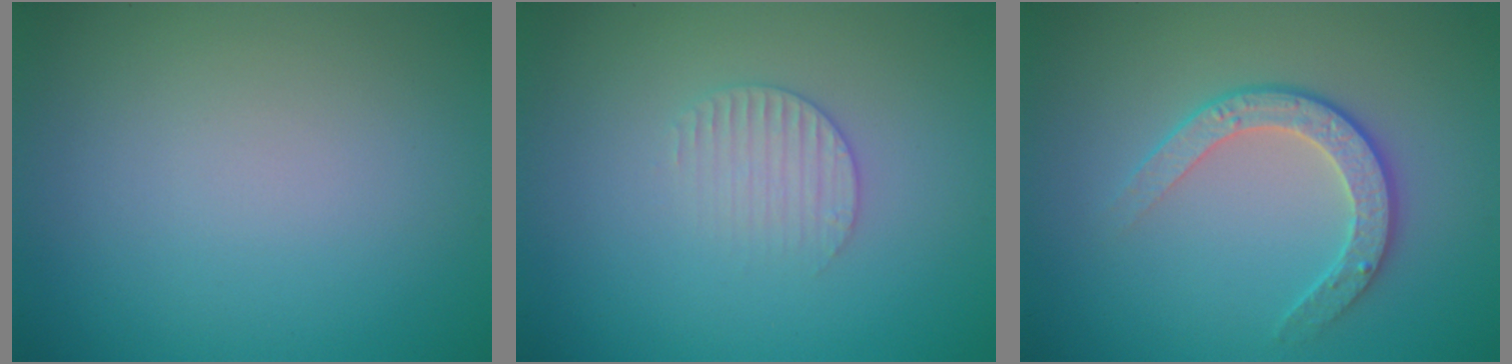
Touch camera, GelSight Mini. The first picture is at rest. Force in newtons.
{"total": 1.9, "press": 1.9, "slide": 0.3}
{"total": 3.0, "press": 2.7, "slide": 1.3}